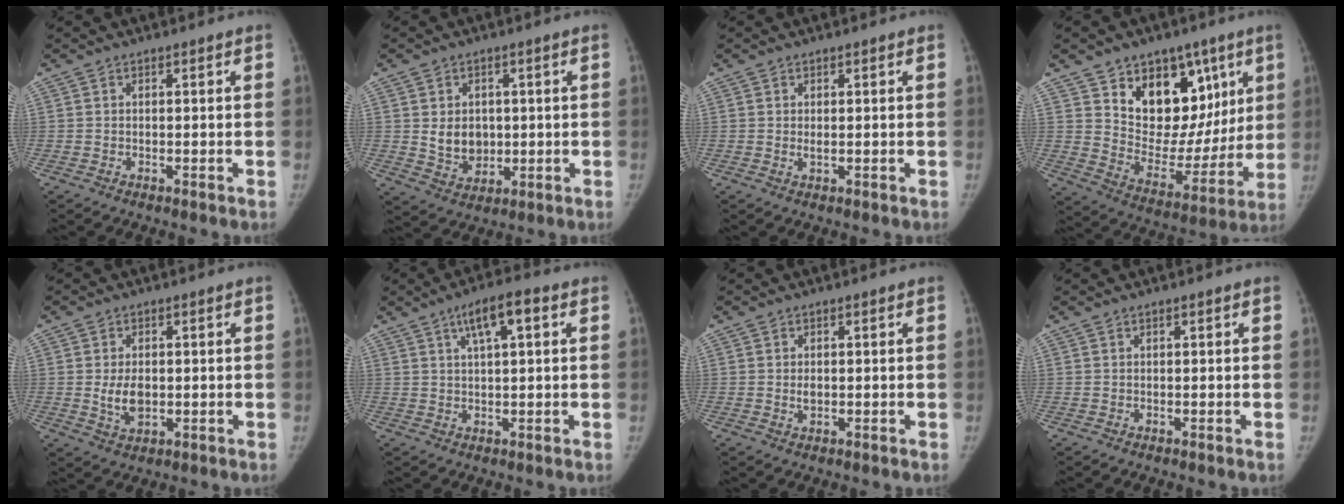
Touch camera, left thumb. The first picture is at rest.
{"total": 6.9, "force": [0.6, 5.5, 4.1], "torque": [-0.036, -0.009, 0.023]}
{"total": 0.9, "force": [0.1, 0.4, 0.8], "torque": [-0.011, -0.003, 0.004]}
{"total": 19.6, "force": [9.4, 13.5, 10.7], "torque": [-0.091, -0.038, 0.160]}
{"total": 5.1, "force": [-0.2, 3.2, 3.9], "torque": [-0.062, -0.005, 0.003]}
{"total": 7.1, "force": [2.8, 2.2, 6.1], "torque": [-0.095, 0.009, 0.043]}
{"total": 1.6, "force": [0.0, 1.1, 1.2], "torque": [-0.014, -0.001, 0.001]}
{"total": 0.0}